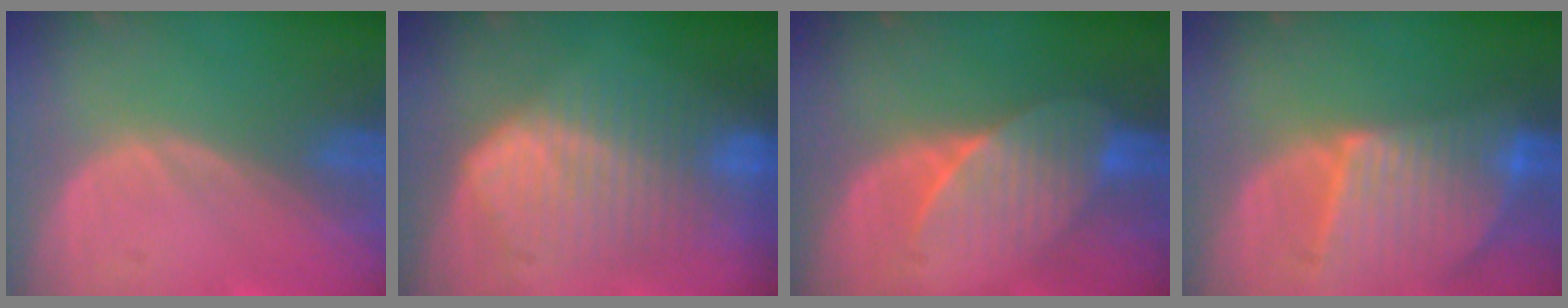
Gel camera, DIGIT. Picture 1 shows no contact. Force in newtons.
{"total": 9.5, "press": 9.5, "slide": 0.3}
{"total": 7.4, "press": 6.9, "slide": 2.4}
{"total": 9.4, "press": 8.2, "slide": 4.6}